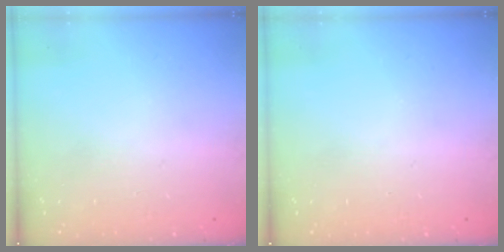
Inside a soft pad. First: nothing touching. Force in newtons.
{"total": 0.0}